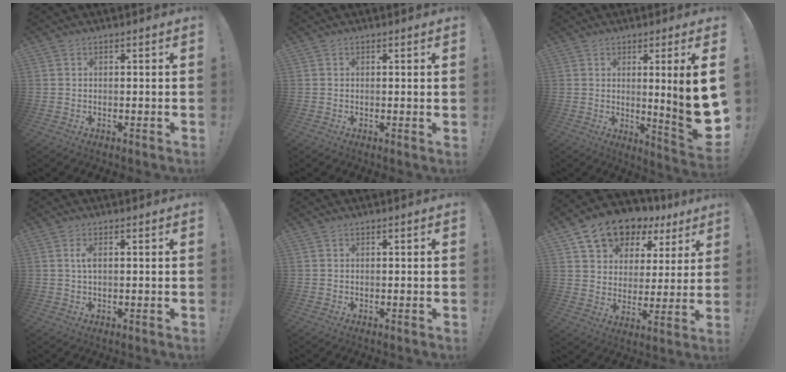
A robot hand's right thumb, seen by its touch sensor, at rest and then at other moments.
{"total": 0.7, "force": [0.3, -0.2, 0.6], "torque": [-0.009, 0.000, 0.004]}
{"total": 12.9, "force": [0.8, -0.1, 12.9], "torque": [-0.187, -0.020, 0.009]}
{"total": 2.1, "force": [0.3, 0.7, 2.0], "torque": [-0.033, 0.001, 0.001]}
{"total": 0.0}
{"total": 12.1, "force": [8.7, 7.2, 4.2], "torque": [-0.073, -0.062, 0.159]}